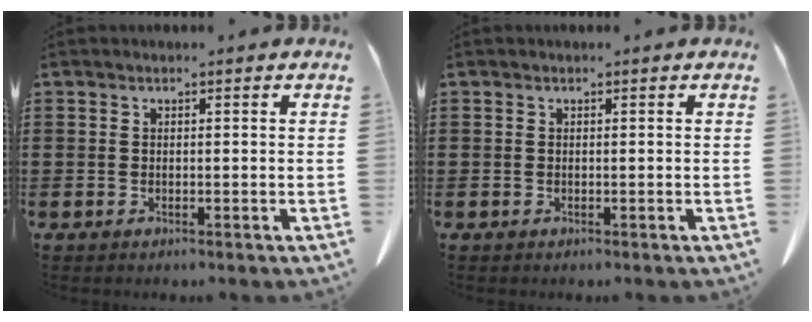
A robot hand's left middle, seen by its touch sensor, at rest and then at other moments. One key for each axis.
{"total": 0.0}